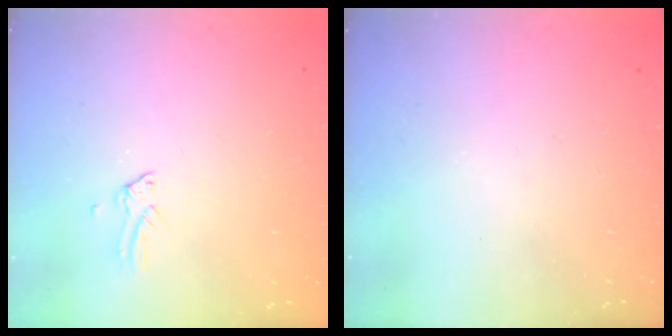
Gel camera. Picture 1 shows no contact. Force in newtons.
{"total": 0.0}